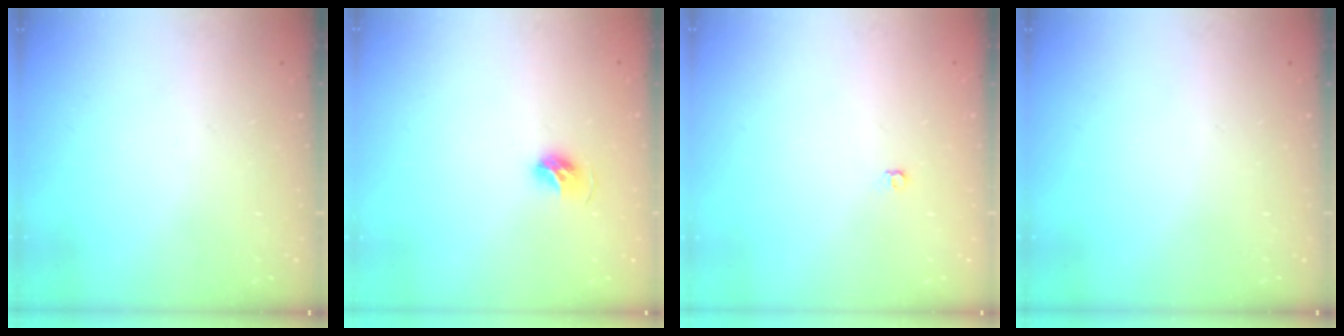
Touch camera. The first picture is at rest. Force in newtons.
{"total": 6.2, "press": 6.1, "slide": 1.2}
{"total": 3.6, "press": 3.5, "slide": 0.6}
{"total": 0.0}